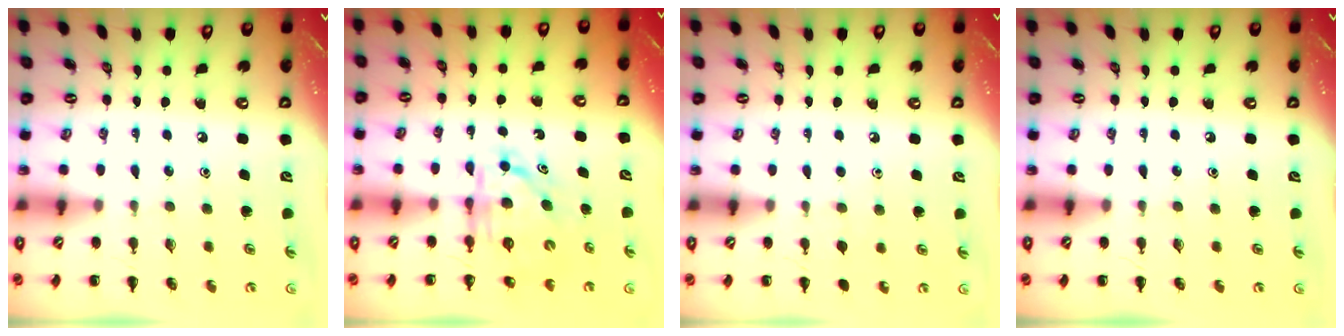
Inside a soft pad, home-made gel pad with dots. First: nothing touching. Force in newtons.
{"total": 6.3, "press": 6.2, "slide": 0.9}
{"total": 2.5, "press": 2.2, "slide": 1.2}
{"total": 0.0}